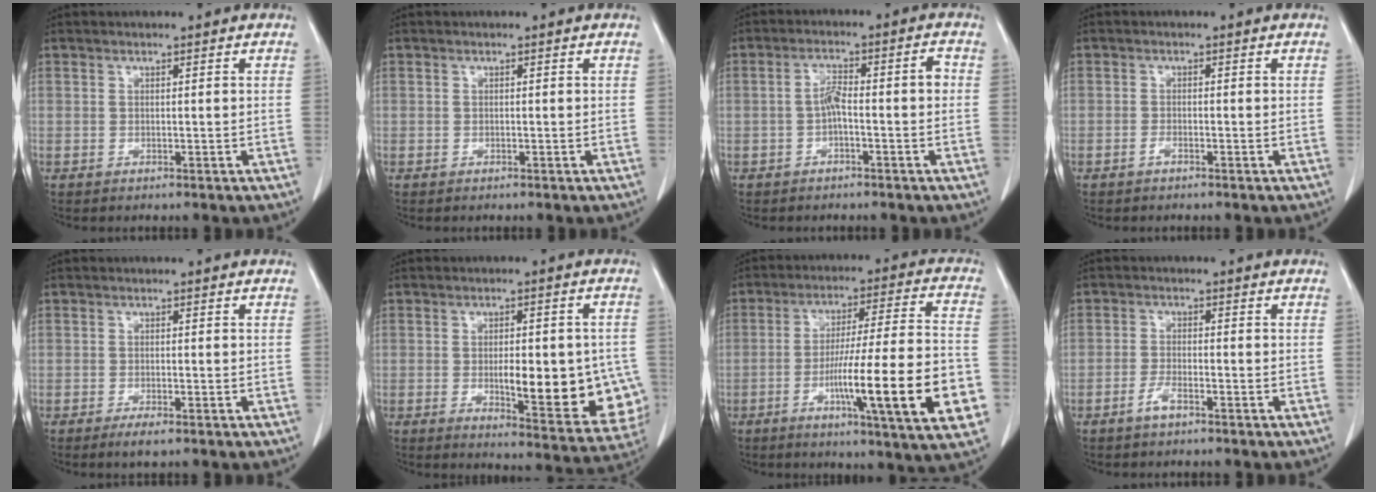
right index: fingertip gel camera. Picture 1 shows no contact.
{"total": 0.0}
{"total": 5.1, "force": [-0.8, 1.1, 4.9], "torque": [-0.087, 0.024, -0.013]}
{"total": 0.8, "force": [-0.6, 0.2, 0.5], "torque": [-0.007, 0.003, -0.011]}
{"total": 2.1, "force": [-1.2, 0.4, 1.7], "torque": [-0.030, -0.003, -0.020]}
{"total": 15.9, "force": [-2.6, 5.2, 14.9], "torque": [-0.140, 0.005, -0.011]}
{"total": 20.5, "force": [-6.1, 0.6, 19.6], "torque": [-0.267, -0.011, -0.091]}
{"total": 2.5, "force": [-1.7, 0.5, 1.7], "torque": [-0.035, 0.002, -0.033]}